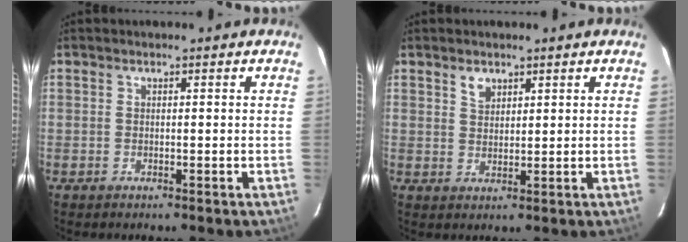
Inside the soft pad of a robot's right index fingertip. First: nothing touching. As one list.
[{"total": 2.7, "force": [1.7, 1.6, 1.2], "torque": [-0.017, 0.005, 0.033]}]